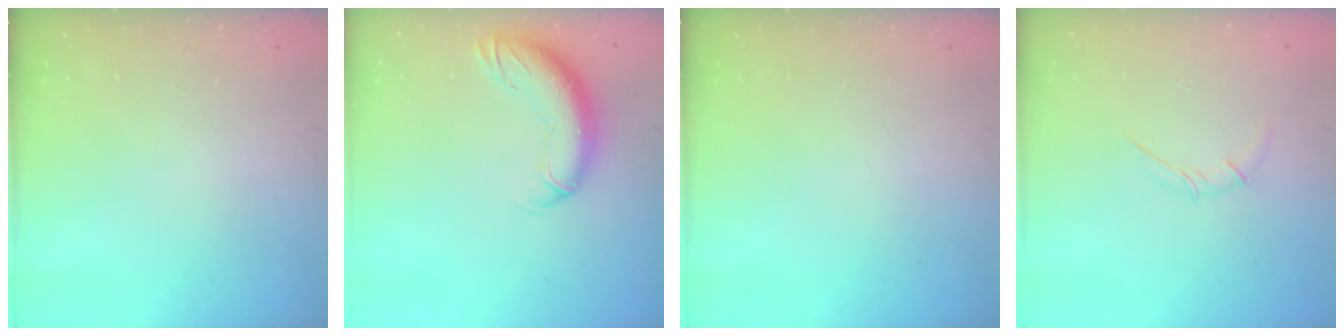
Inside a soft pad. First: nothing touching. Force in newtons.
{"total": 13.1, "press": 12.8, "slide": 2.9}
{"total": 0.0}
{"total": 3.6, "press": 3.5, "slide": 0.9}